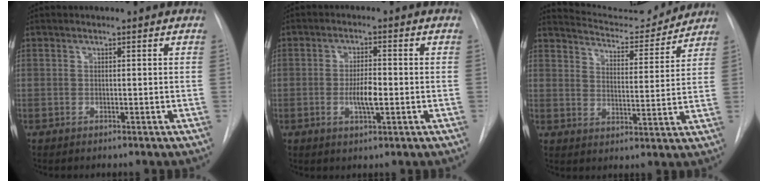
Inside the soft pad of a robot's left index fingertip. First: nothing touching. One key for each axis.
{"total": 4.4, "fx": -0.9, "fy": 1.0, "fz": 4.2, "tx": -0.077, "ty": -0.002, "tz": -0.013}
{"total": 11.6, "fx": 11.4, "fy": 1.4, "fz": 1.7, "tx": -0.025, "ty": -0.007, "tz": 0.160}